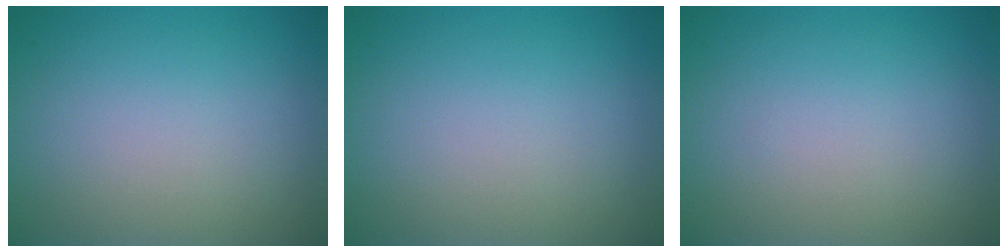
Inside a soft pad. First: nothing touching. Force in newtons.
{"total": 0.0}
{"total": 0.0}